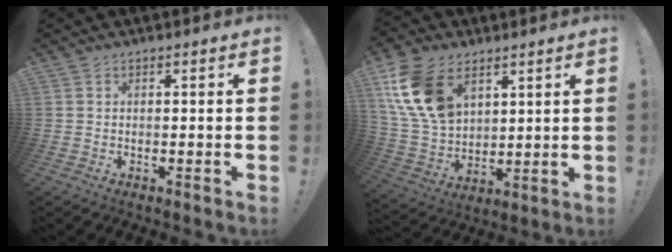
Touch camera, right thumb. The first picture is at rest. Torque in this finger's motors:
{"motor_torque": [1.00, 1.14, 0.63, 0.47, 0.11]}